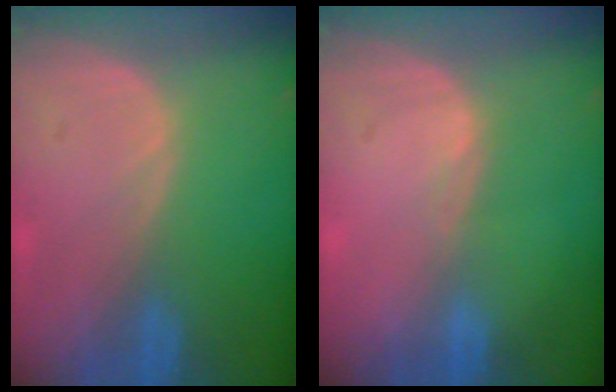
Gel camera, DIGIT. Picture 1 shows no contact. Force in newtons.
{"total": 0.6, "press": 0.5, "slide": 0.4}